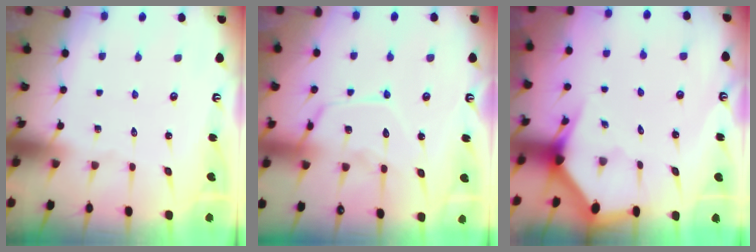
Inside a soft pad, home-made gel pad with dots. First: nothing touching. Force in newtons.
{"total": 13.7, "press": 13.6, "slide": 1.2}
{"total": 2.9, "press": 2.9, "slide": 0.2}